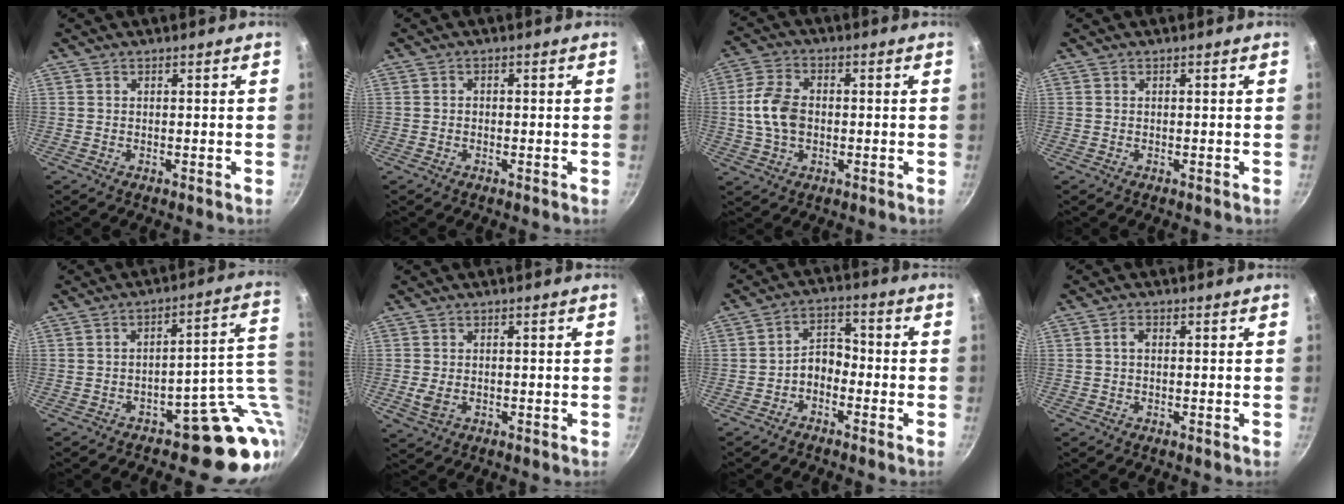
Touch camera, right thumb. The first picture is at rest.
{"total": 0.7, "force": [-0.3, 0.6, 0.3], "torque": [-0.004, 0.002, -0.006]}
{"total": 9.0, "force": [-0.4, 6.2, 6.5], "torque": [-0.120, 0.014, -0.012]}
{"total": 0.0}
{"total": 13.1, "force": [-2.3, 7.5, 10.4], "torque": [-0.056, 0.024, -0.029]}
{"total": 3.5, "force": [-0.6, 2.4, 2.4], "torque": [-0.047, -0.003, -0.007]}
{"total": 5.1, "force": [-2.2, 3.5, 3.0], "torque": [-0.030, 0.039, -0.047]}
{"total": 1.4, "force": [0.0, 1.0, 1.1], "torque": [-0.018, 0.006, -0.001]}